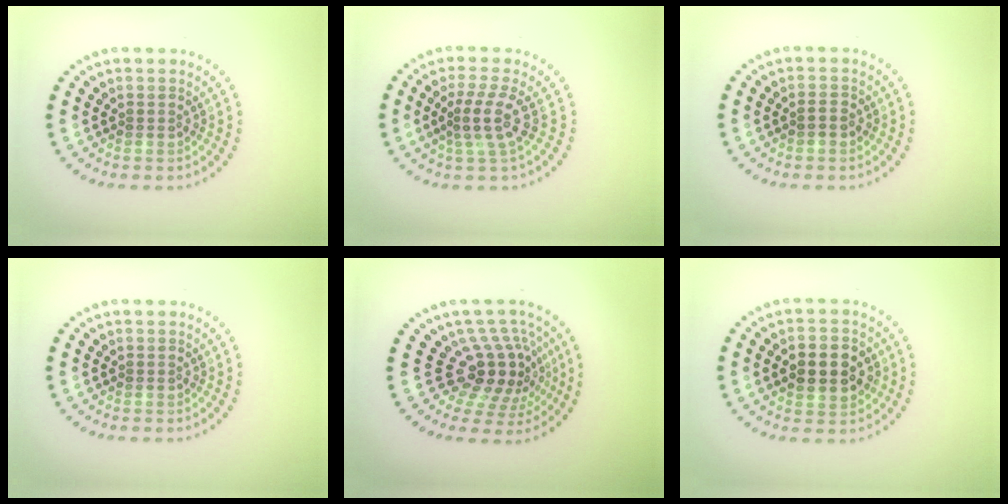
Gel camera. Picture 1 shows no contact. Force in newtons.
{"total": 3.0, "press": 2.3, "slide": 2.0}
{"total": 0.7, "press": 0.6, "slide": 0.4}
{"total": 0.0}
{"total": 4.9, "press": 3.5, "slide": 3.4}
{"total": 4.3, "press": 4.3, "slide": 0.3}